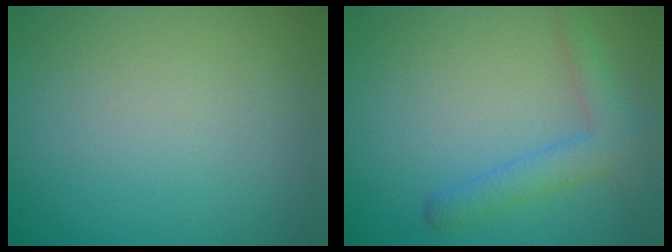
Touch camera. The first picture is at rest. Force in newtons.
{"total": 2.7, "press": 2.7, "slide": 0.1}